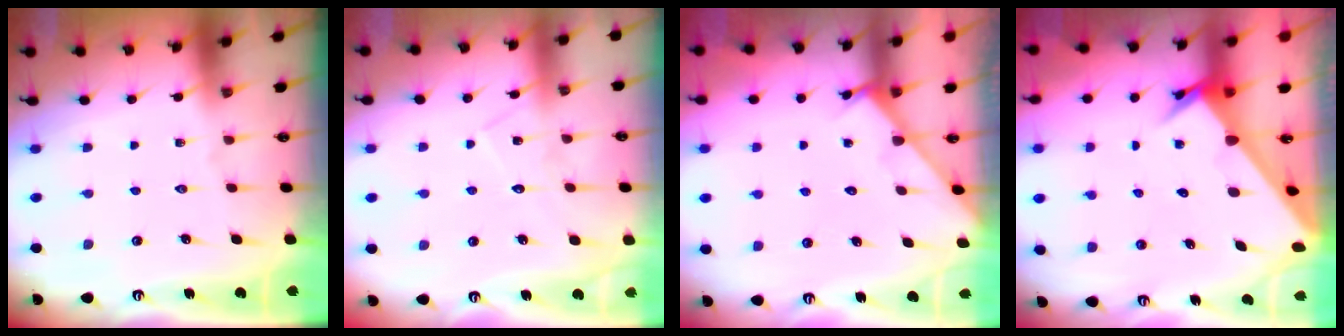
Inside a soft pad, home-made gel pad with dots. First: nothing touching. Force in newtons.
{"total": 8.1, "press": 8.1, "slide": 0.5}
{"total": 3.2, "press": 3.1, "slide": 0.2}
{"total": 3.1, "press": 3.1, "slide": 0.3}